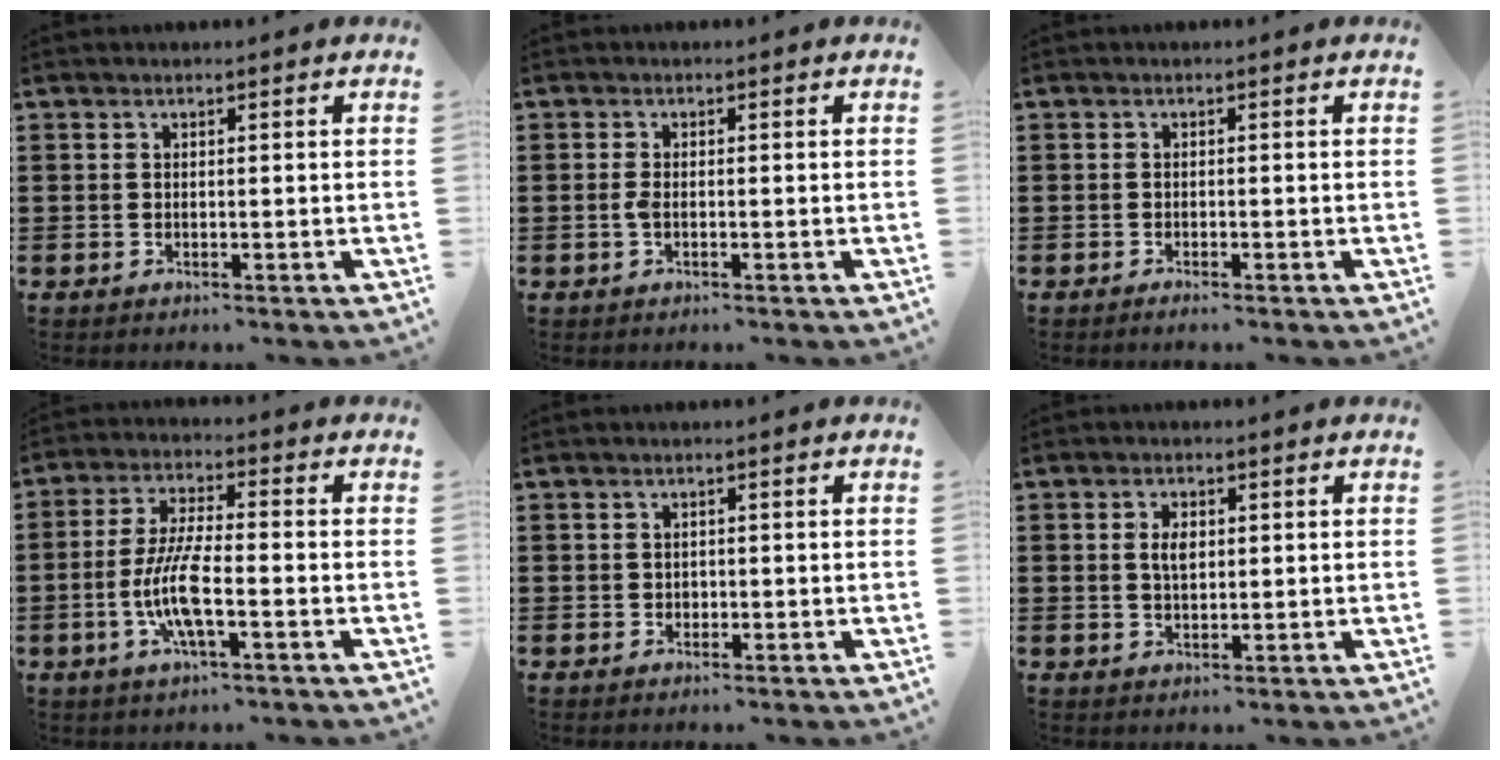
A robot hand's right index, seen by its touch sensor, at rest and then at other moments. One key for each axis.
{"total": 1.3, "fx": -0.4, "fy": 0.4, "fz": 1.2, "tx": -0.030, "ty": -0.004, "tz": -0.008}
{"total": 0.7, "fx": -0.7, "fy": -0.1, "fz": 0.2, "tx": -0.006, "ty": -0.004, "tz": -0.012}
{"total": 8.3, "fx": -2.4, "fy": 2.1, "fz": 7.6, "tx": -0.168, "ty": -0.011, "tz": -0.052}
{"total": 0.8, "fx": 0.2, "fy": 0.8, "fz": 0.2, "tx": -0.006, "ty": 0.004, "tz": 0.004}
{"total": 2.6, "fx": 0.5, "fy": 1.3, "fz": 2.2, "tx": -0.039, "ty": 0.004, "tz": 0.005}